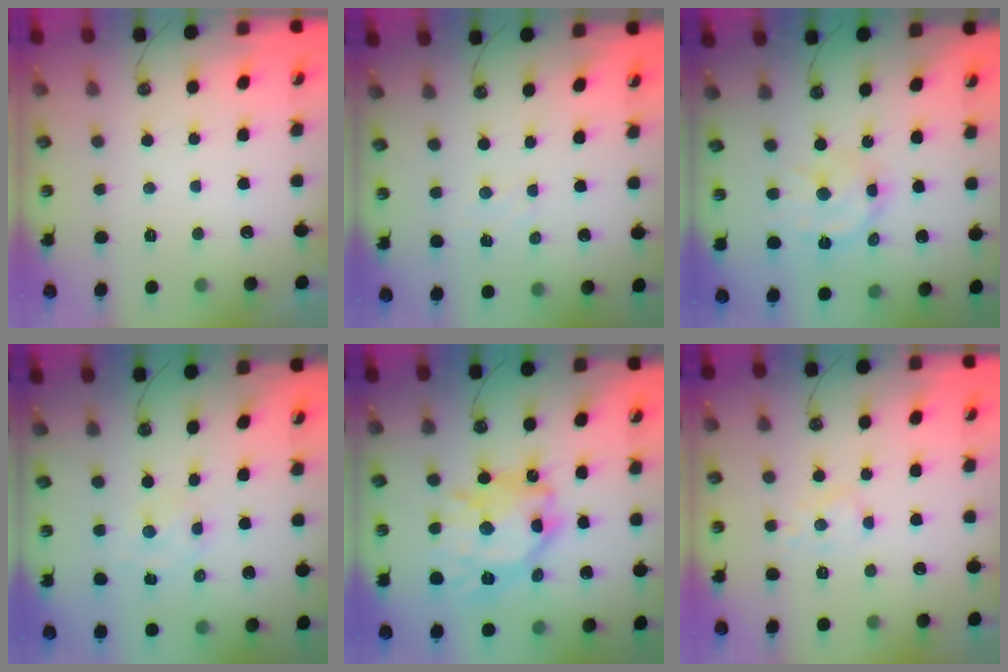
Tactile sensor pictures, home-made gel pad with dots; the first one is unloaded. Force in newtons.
{"total": 2.9, "press": 2.9, "slide": 0.5}
{"total": 12.6, "press": 12.6, "slide": 1.0}
{"total": 1.8, "press": 1.7, "slide": 0.4}
{"total": 20.2, "press": 20.1, "slide": 2.0}
{"total": 4.8, "press": 4.7, "slide": 1.2}